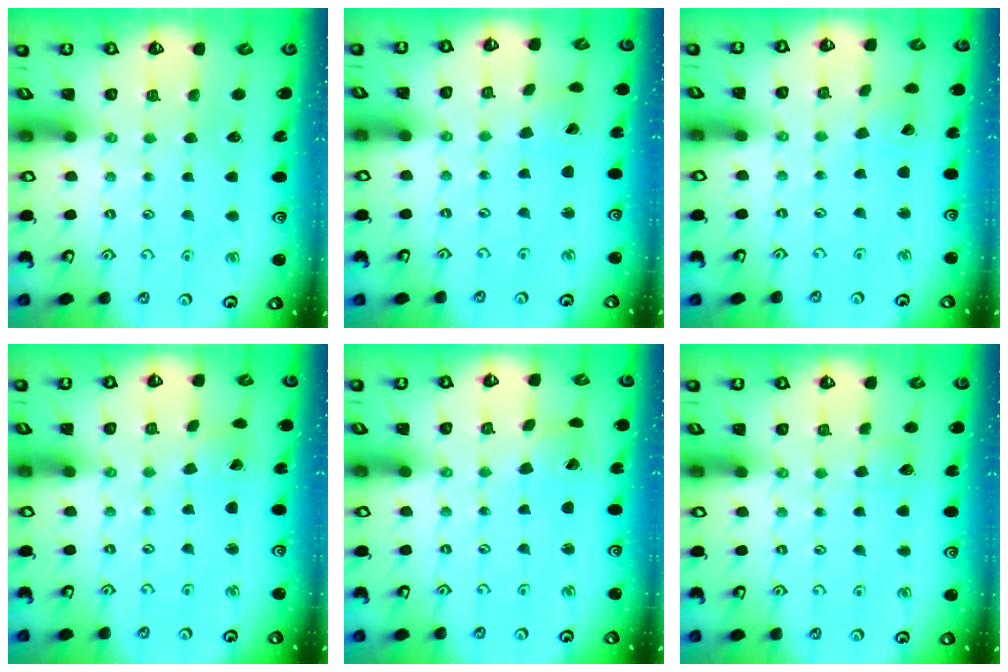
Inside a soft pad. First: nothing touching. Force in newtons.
{"total": 1.7, "press": 1.7, "slide": 0.1}
{"total": 1.6, "press": 1.6, "slide": 0.1}
{"total": 1.4, "press": 1.4, "slide": 0.1}
{"total": 1.6, "press": 1.6, "slide": 0.2}
{"total": 3.4, "press": 3.4, "slide": 0.3}